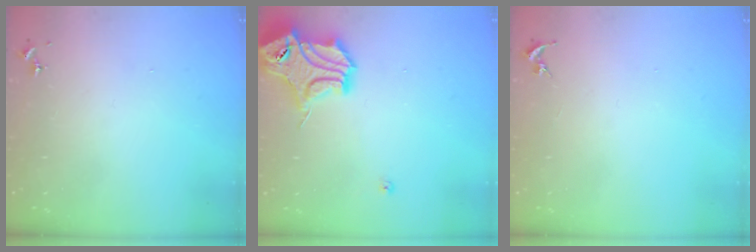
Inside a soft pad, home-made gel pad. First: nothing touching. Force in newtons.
{"total": 18.1, "press": 17.9, "slide": 2.0}
{"total": 0.0}